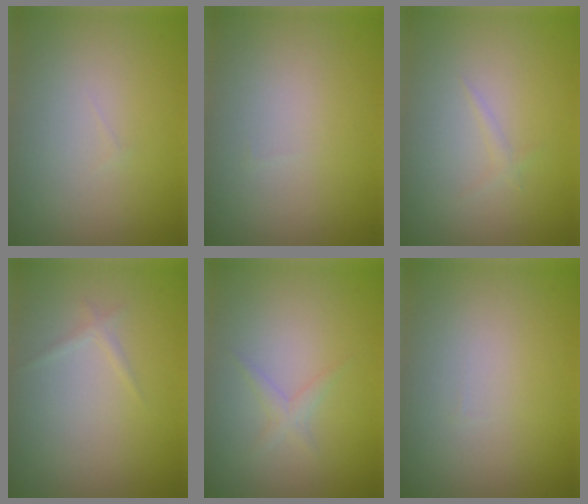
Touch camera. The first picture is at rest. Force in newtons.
{"total": 0.0}
{"total": 0.6, "press": 0.6, "slide": 0.1}
{"total": 0.8, "press": 0.8, "slide": 0.1}
{"total": 1.0, "press": 1.0, "slide": 0.0}
{"total": 0.0}